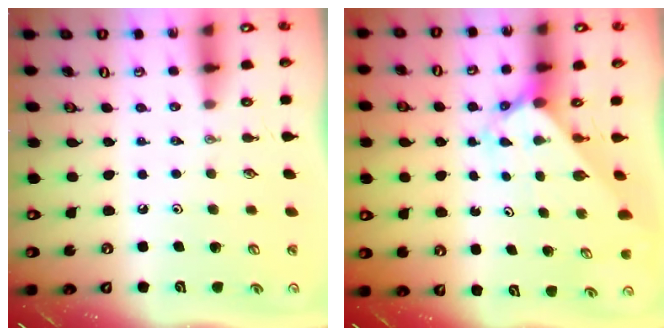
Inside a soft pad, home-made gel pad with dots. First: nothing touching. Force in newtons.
{"total": 2.2, "press": 2.2, "slide": 0.2}